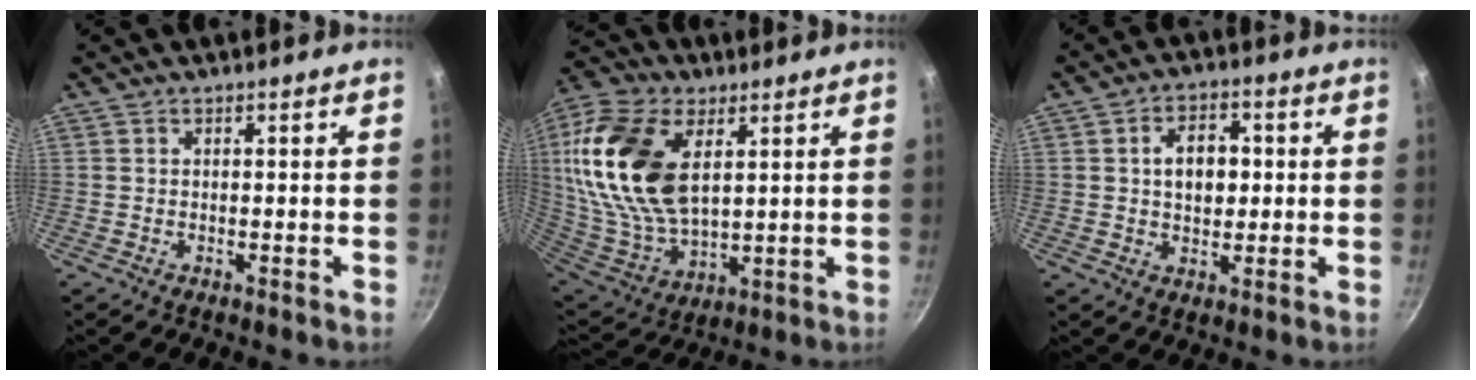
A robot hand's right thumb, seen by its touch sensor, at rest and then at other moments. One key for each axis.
{"total": 23.7, "fx": 6.5, "fy": 13.7, "fz": 18.2, "tx": -0.359, "ty": -0.023, "tz": 0.128}
{"total": 7.8, "fx": 1.0, "fy": 5.2, "fz": 5.8, "tx": -0.071, "ty": 0.008, "tz": 0.013}